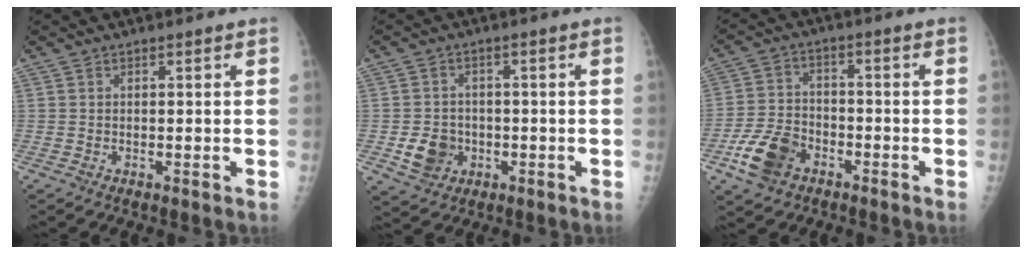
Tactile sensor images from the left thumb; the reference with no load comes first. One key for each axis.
{"total": 6.1, "fx": -1.6, "fy": 5.2, "fz": 2.7, "tx": -0.026, "ty": 0.010, "tz": -0.021}
{"total": 9.2, "fx": -4.8, "fy": 6.0, "fz": 4.9, "tx": -0.090, "ty": 0.021, "tz": -0.089}